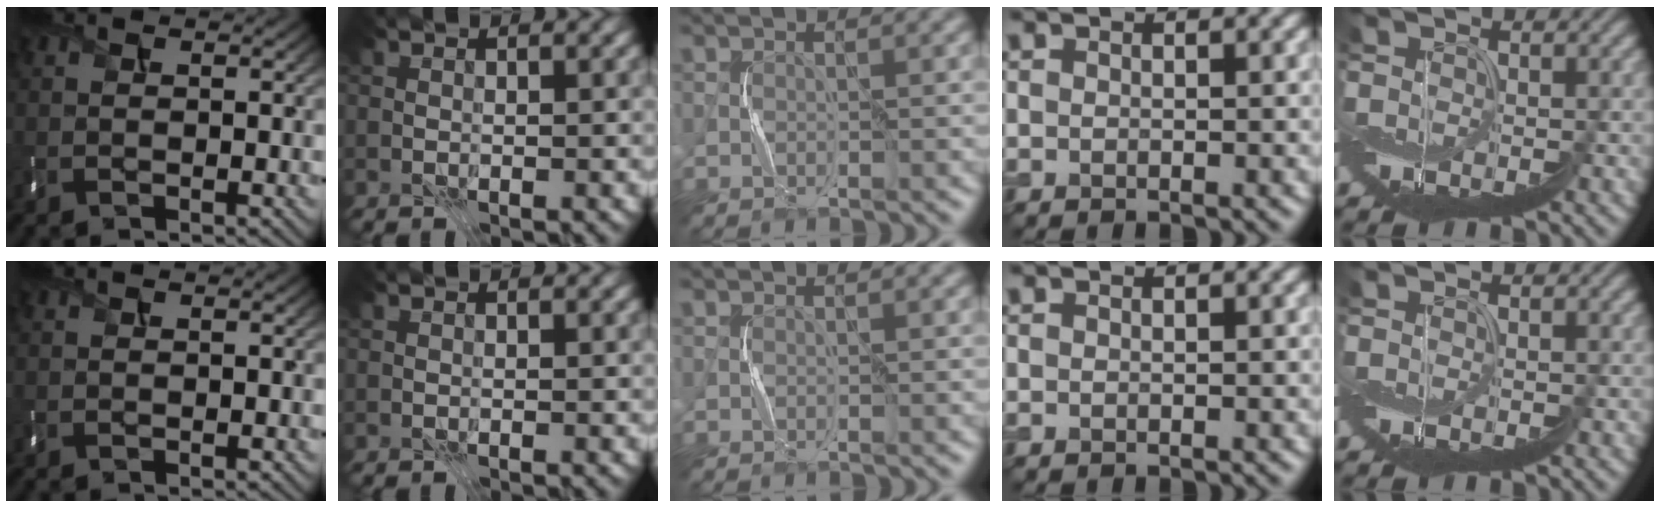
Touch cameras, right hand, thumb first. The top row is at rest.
{}